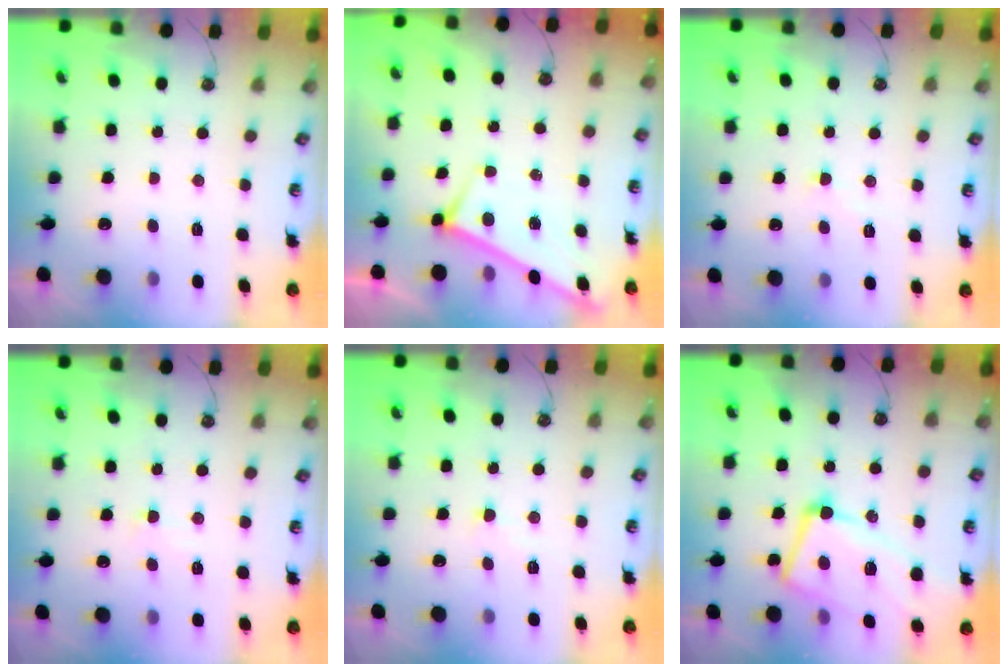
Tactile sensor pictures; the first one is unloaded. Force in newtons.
{"total": 3.3, "press": 3.3, "slide": 0.3}
{"total": 0.5, "press": 0.2, "slide": 0.5}
{"total": 1.0, "press": 0.7, "slide": 0.6}
{"total": 2.2, "press": 2.2, "slide": 0.4}
{"total": 9.6, "press": 9.6, "slide": 0.7}